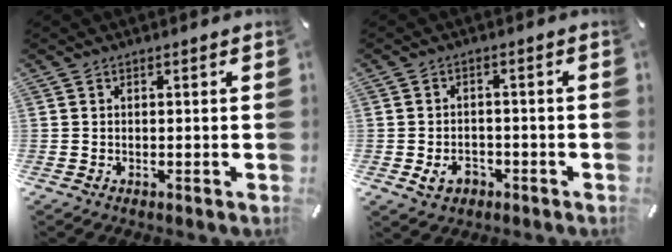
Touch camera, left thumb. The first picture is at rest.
{"total": 5.1, "force": [-2.1, 3.9, 2.5], "torque": [-0.044, 0.005, -0.038]}